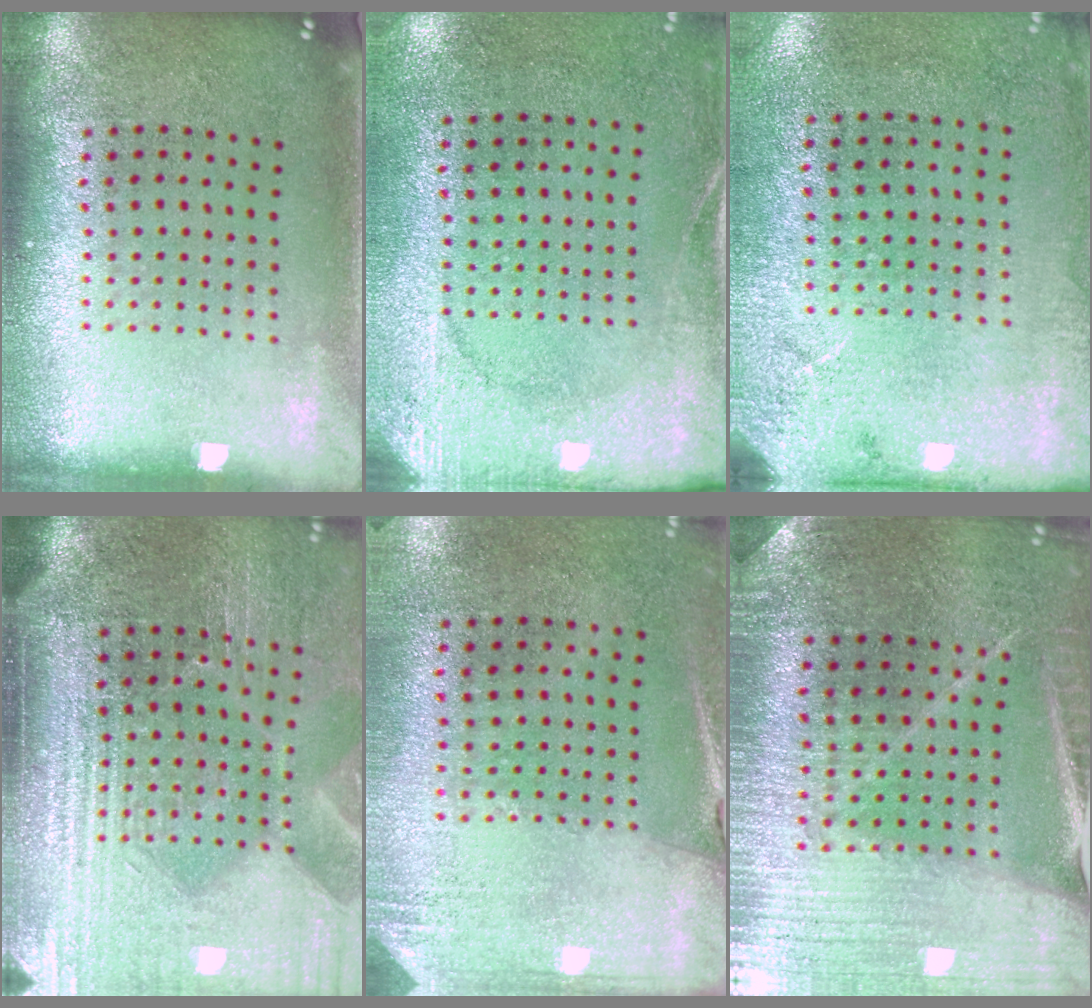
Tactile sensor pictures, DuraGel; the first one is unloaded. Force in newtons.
{"total": 2.6, "press": 2.2, "slide": 1.4}
{"total": 2.6, "press": 2.1, "slide": 1.5}
{"total": 4.6, "press": 4.1, "slide": 2.2}
{"total": 2.6, "press": 2.3, "slide": 1.1}
{"total": 3.0, "press": 3.0, "slide": 0.3}